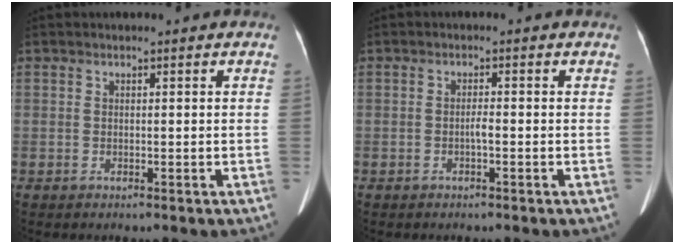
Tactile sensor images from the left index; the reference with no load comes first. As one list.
[{"total": 1.2, "force": [-0.6, 0.1, 1.0], "torque": [-0.016, 0.001, -0.009]}]